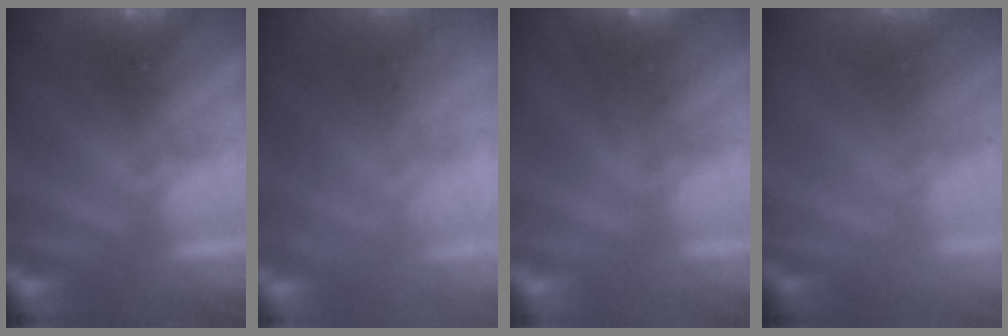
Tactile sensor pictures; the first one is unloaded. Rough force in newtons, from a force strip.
{"total": 8.9}
{"total": 2.9}
{"total": 7.6}